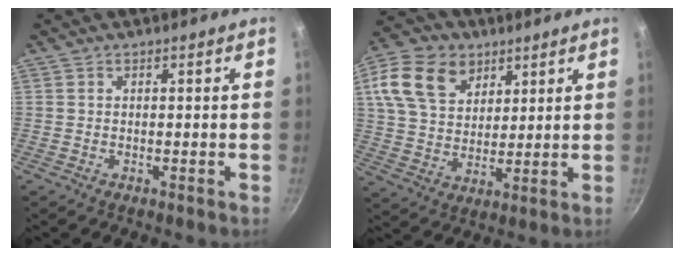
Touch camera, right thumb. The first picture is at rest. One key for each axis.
{"total": 16.2, "fx": 7.4, "fy": 11.4, "fz": 8.8, "tx": -0.145, "ty": -0.011, "tz": 0.133}